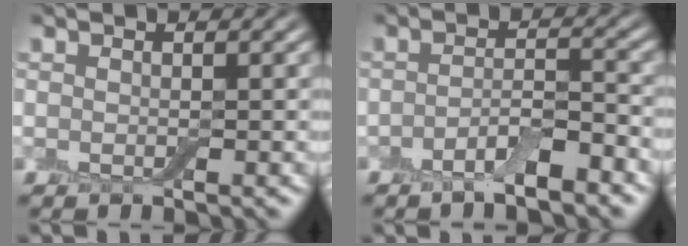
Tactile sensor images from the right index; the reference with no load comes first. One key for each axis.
{"total": 3.3, "fx": -2.2, "fy": 0.8, "fz": 2.4, "tx": -0.042, "ty": 0.007, "tz": -0.044}